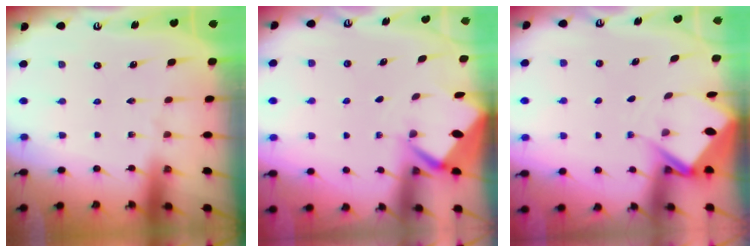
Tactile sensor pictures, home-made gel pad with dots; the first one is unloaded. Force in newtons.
{"total": 3.0, "press": 3.0, "slide": 0.4}
{"total": 4.6, "press": 4.6, "slide": 0.4}